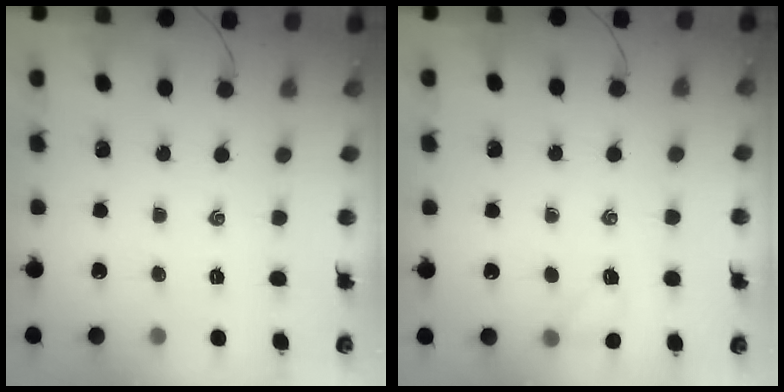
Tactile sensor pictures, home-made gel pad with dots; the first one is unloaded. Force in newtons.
{"total": 5.7, "press": 5.6, "slide": 0.9}